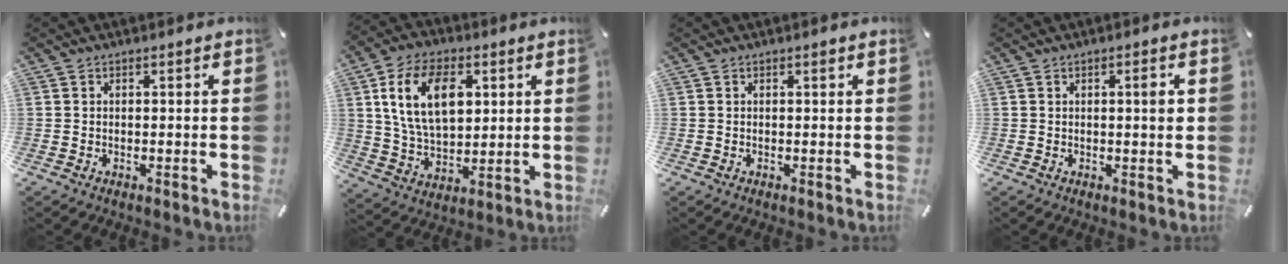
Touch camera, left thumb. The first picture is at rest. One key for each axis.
{"total": 15.3, "fx": 4.7, "fy": 9.8, "fz": 10.7, "tx": -0.226, "ty": 0.003, "tz": 0.080}
{"total": 0.6, "fx": 0.2, "fy": 0.2, "fz": 0.5, "tx": -0.008, "ty": 0.001, "tz": 0.004}
{"total": 2.4, "fx": 0.5, "fy": 0.4, "fz": 2.3, "tx": -0.029, "ty": -0.004, "tz": 0.001}